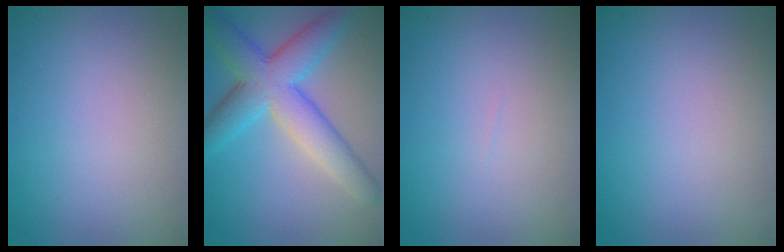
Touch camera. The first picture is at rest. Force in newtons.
{"total": 7.5, "press": 7.5, "slide": 0.2}
{"total": 0.0}
{"total": 0.0}